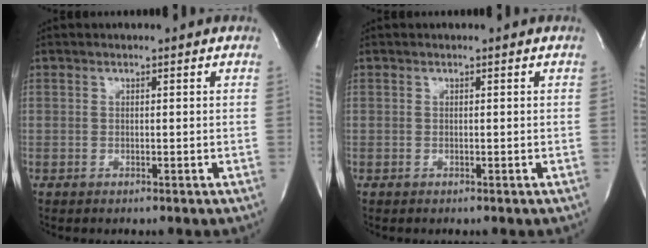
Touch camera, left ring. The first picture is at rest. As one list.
[{"total": 0.0}]